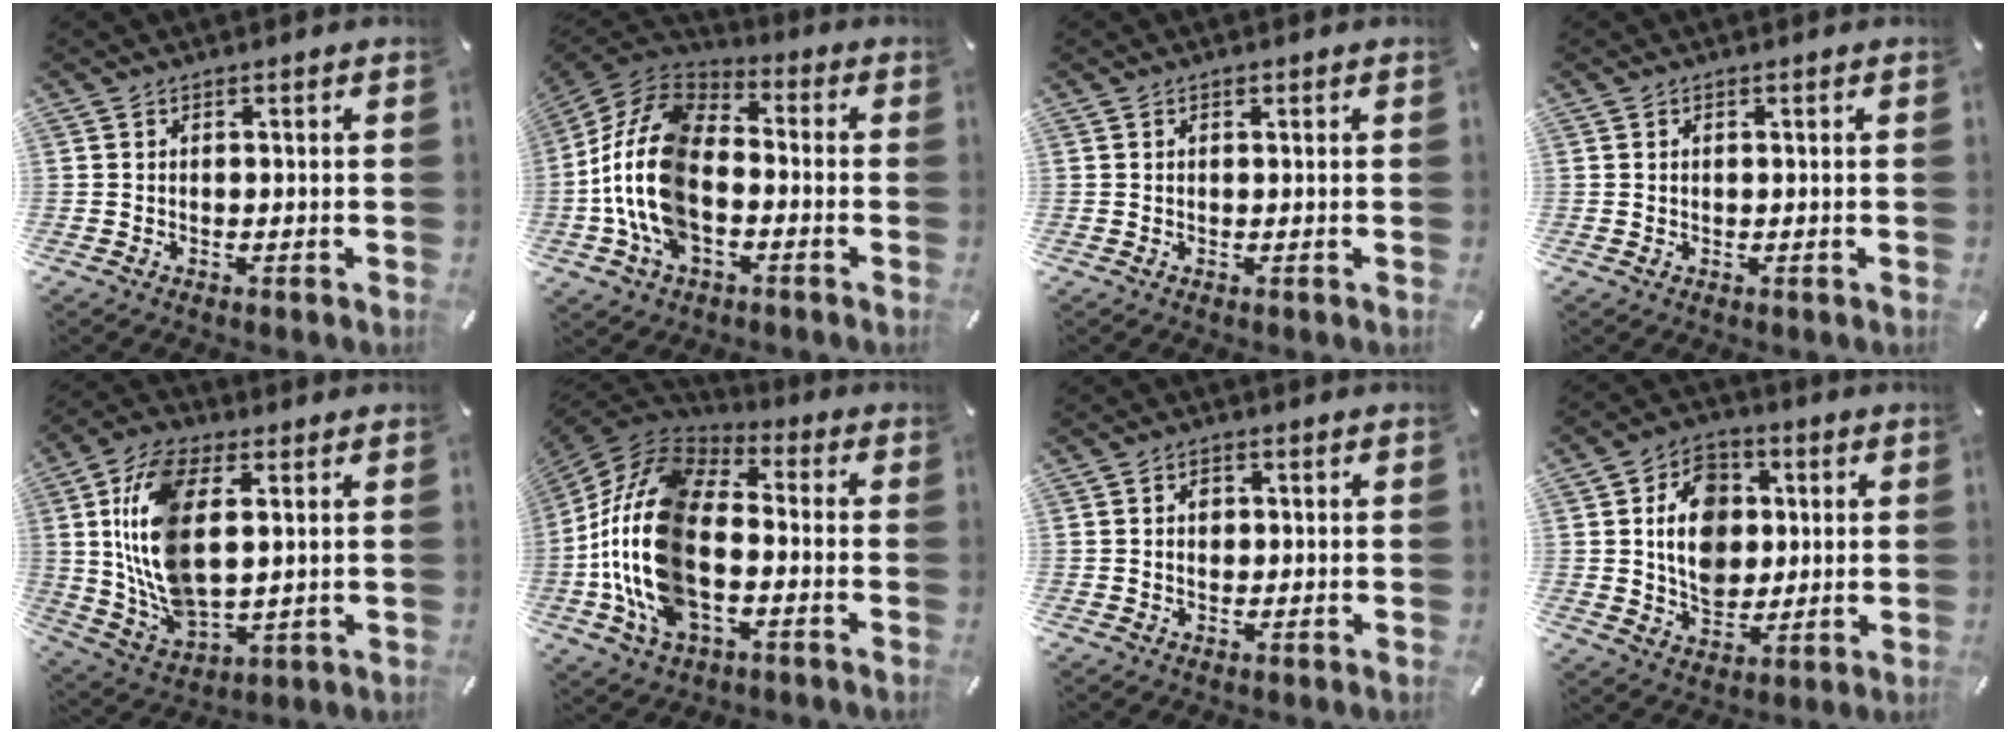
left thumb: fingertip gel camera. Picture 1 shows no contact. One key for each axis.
{"total": 18.7, "fx": -5.0, "fy": 11.7, "fz": 13.7, "tx": -0.302, "ty": 0.023, "tz": -0.093}
{"total": 0.5, "fx": 0.2, "fy": 0.4, "fz": 0.2, "tx": -0.003, "ty": 0.002, "tz": 0.004}
{"total": 0.0}
{"total": 16.8, "fx": 3.7, "fy": 9.5, "fz": 13.3, "tx": -0.313, "ty": -0.006, "tz": 0.065}
{"total": 22.9, "fx": -5.7, "fy": 13.2, "fz": 17.9, "tx": -0.390, "ty": 0.025, "tz": -0.099}
{"total": 2.4, "fx": 0.3, "fy": 2.0, "fz": 1.3, "tx": -0.010, "ty": 0.001, "tz": -0.001}
{"total": 12.7, "fx": 1.6, "fy": 10.5, "fz": 7.0, "tx": -0.114, "ty": 0.019, "tz": 0.033}